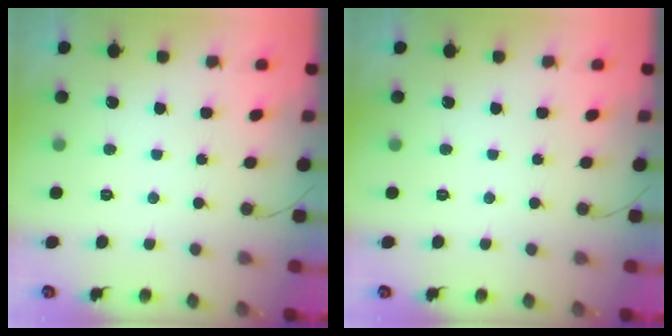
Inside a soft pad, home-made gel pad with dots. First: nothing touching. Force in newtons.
{"total": 0.0}